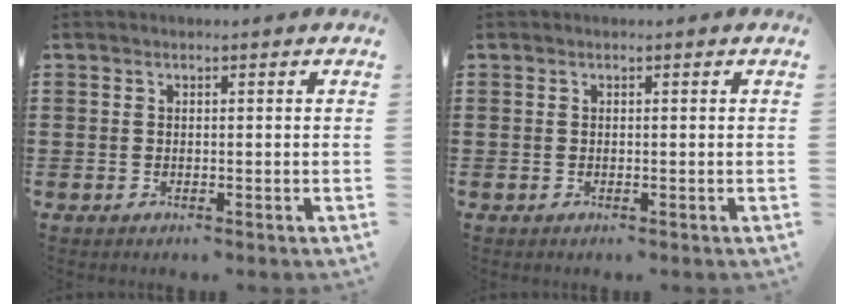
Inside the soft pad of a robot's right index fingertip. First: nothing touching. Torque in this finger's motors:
{"motor_torque": [0.00, 0.00, 0.00, 0.00]}